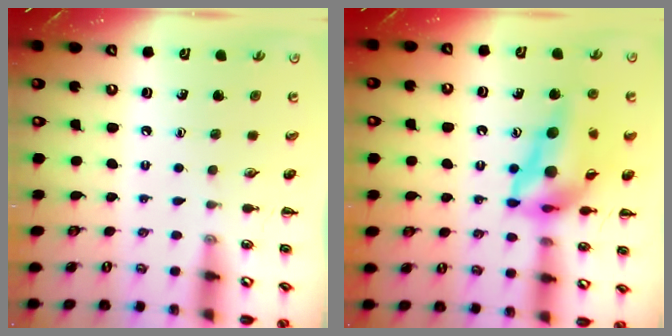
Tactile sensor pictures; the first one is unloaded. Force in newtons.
{"total": 15.6, "press": 14.8, "slide": 5.0}